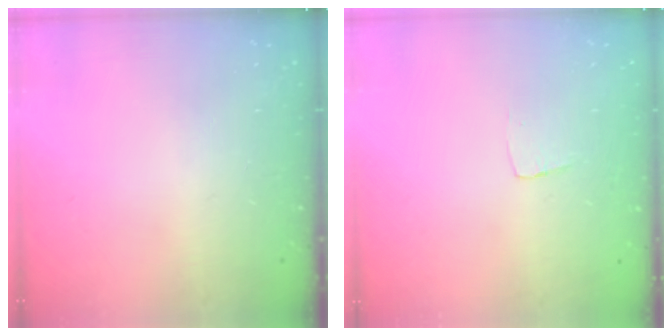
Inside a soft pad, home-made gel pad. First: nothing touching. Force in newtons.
{"total": 3.3, "press": 3.3, "slide": 0.2}